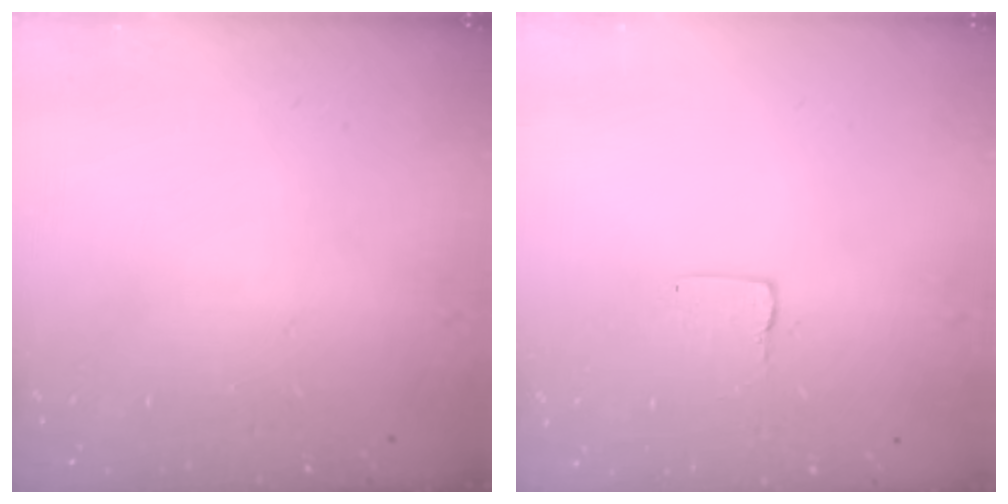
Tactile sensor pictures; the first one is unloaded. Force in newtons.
{"total": 1.0, "press": 1.0, "slide": 0.1}